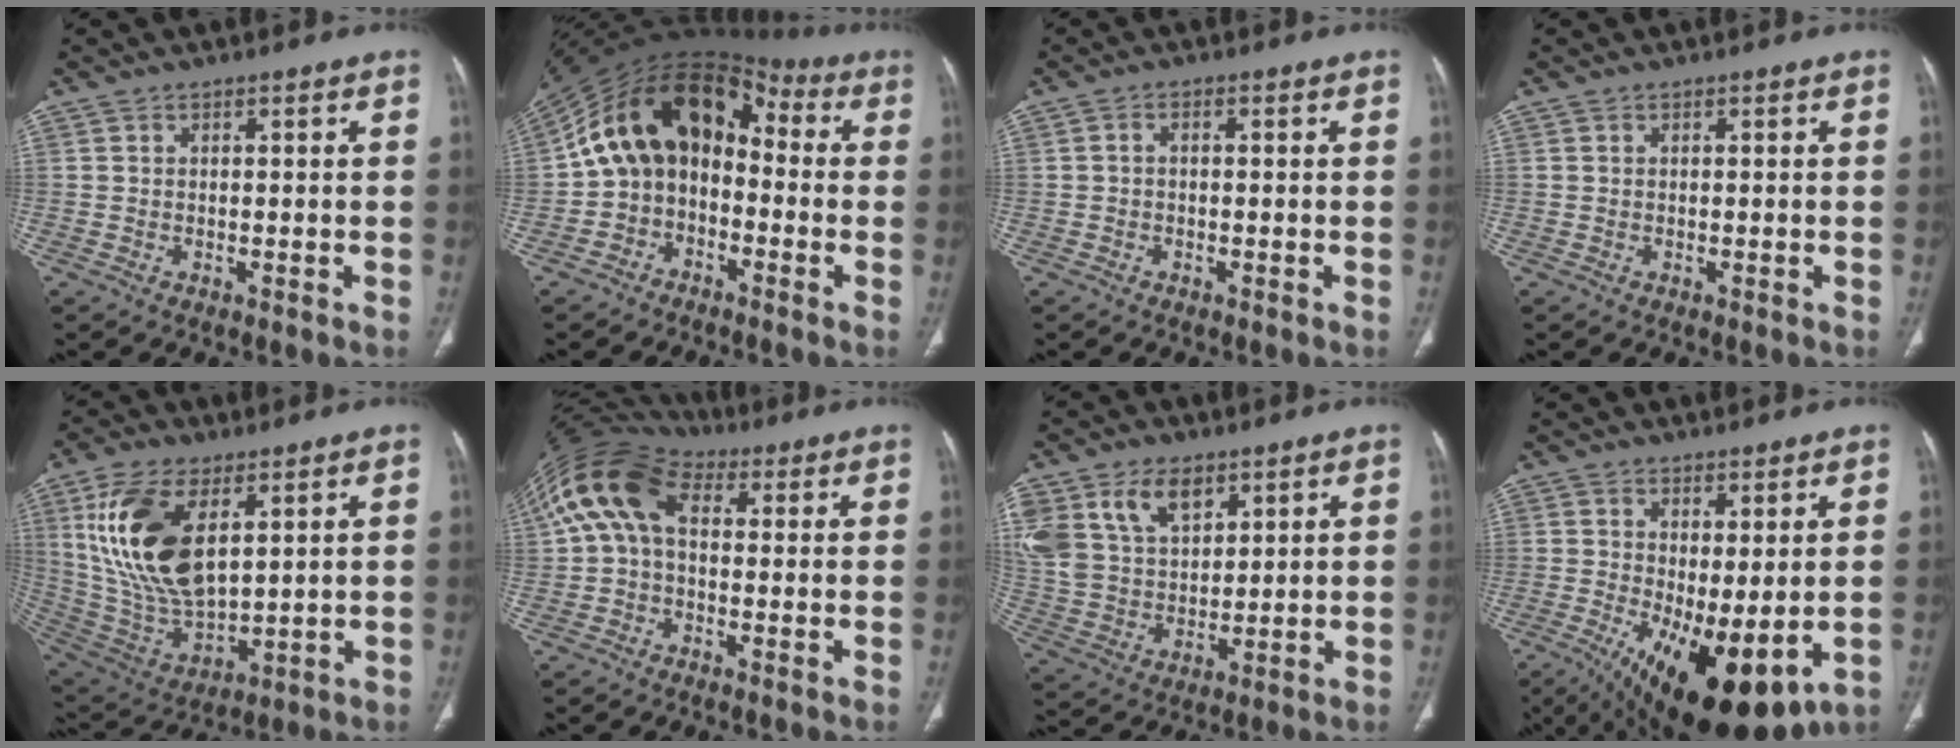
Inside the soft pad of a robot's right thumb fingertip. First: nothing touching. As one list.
[{"total": 16.0, "force": [-1.0, 11.9, 10.7], "torque": [-0.154, 0.076, -0.034]}, {"total": 1.0, "force": [-0.2, 0.6, 0.8], "torque": [-0.011, 0.004, -0.006]}, {"total": 0.0}, {"total": 19.2, "force": [6.5, 9.8, 15.2], "torque": [-0.293, -0.026, 0.136]}, {"total": 12.7, "force": [2.4, 8.0, 9.5], "torque": [-0.191, 0.045, 0.035]}, {"total": 16.5, "force": [8.2, 10.8, 9.4], "torque": [-0.188, -0.011, 0.165]}, {"total": 15.4, "force": [-3.6, 6.3, 13.6], "torque": [-0.223, -0.024, -0.032]}]